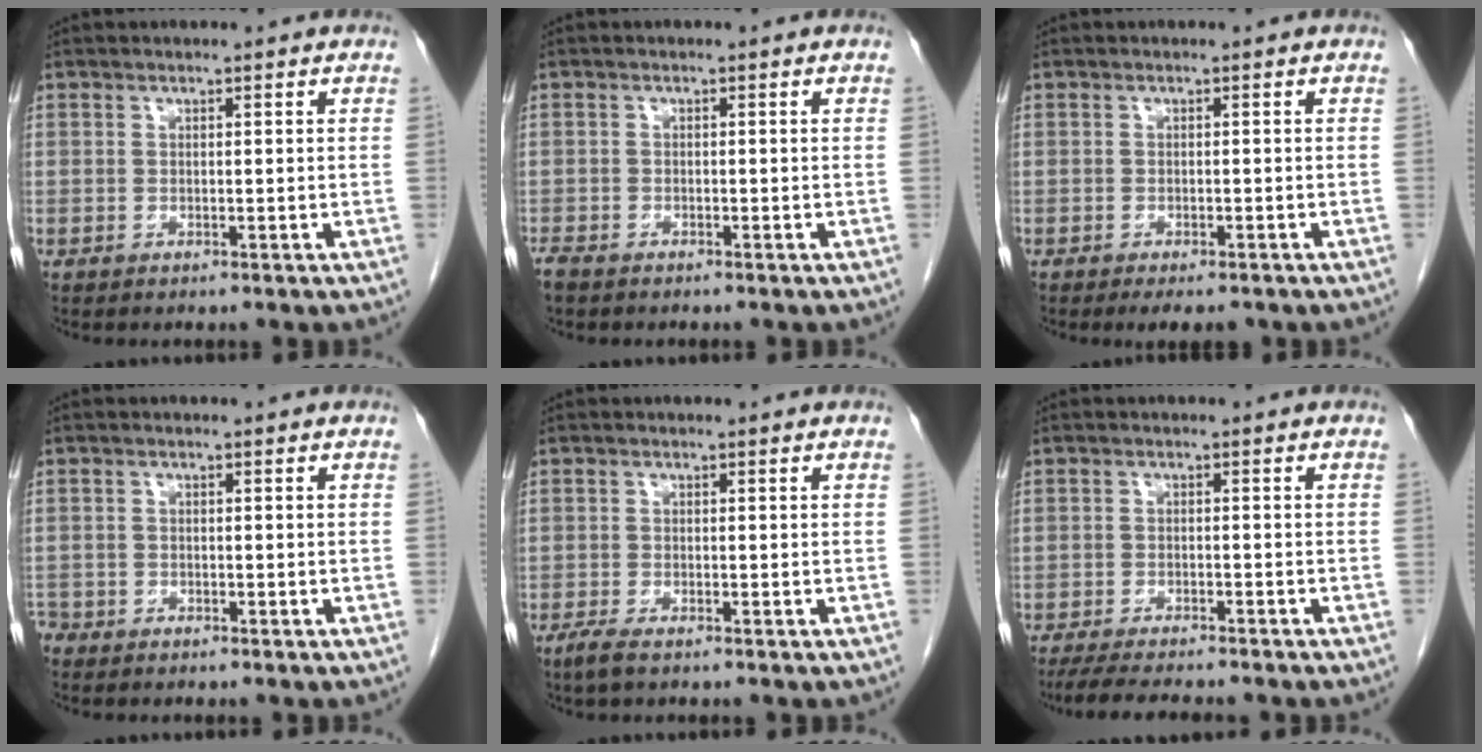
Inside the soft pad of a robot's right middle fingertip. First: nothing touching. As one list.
[{"total": 1.9, "force": [-1.6, 0.7, 0.7], "torque": [-0.017, -0.004, -0.025]}, {"total": 3.8, "force": [-2.9, 1.3, 2.0], "torque": [-0.024, -0.007, -0.038]}, {"total": 2.4, "force": [-2.1, 1.2, 0.2], "torque": [-0.004, 0.002, -0.038]}, {"total": 2.1, "force": [-1.5, 0.3, 1.4], "torque": [-0.038, -0.006, -0.030]}, {"total": 9.1, "force": [-7.9, 1.2, 4.4], "torque": [-0.065, -0.017, -0.117]}]